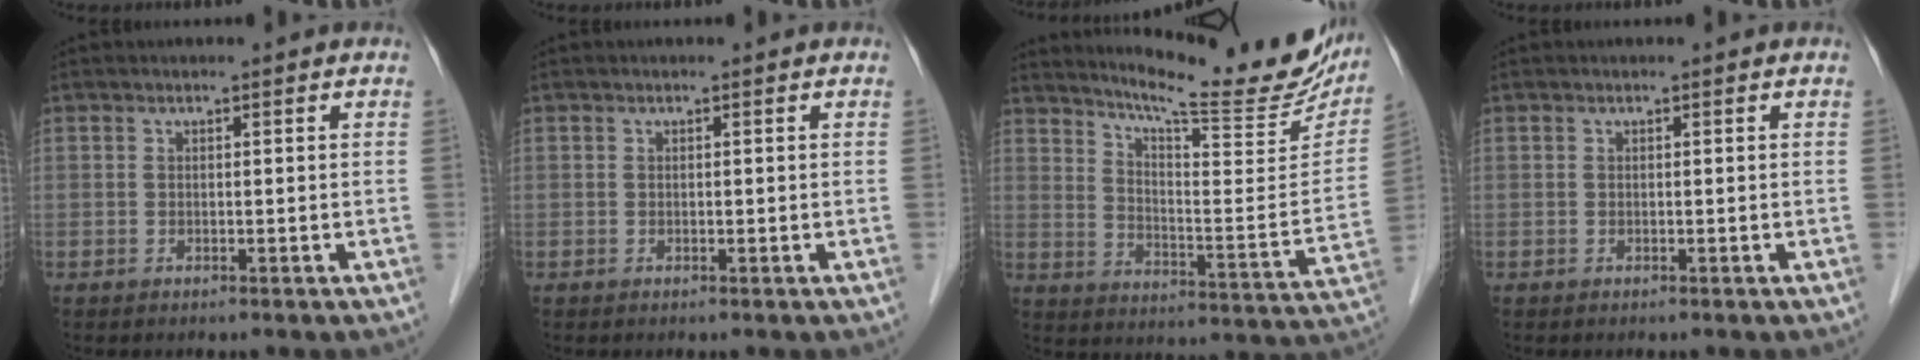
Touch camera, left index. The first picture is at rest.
{"total": 0.0}
{"total": 21.2, "force": [19.1, 1.6, 9.1], "torque": [-0.141, -0.069, 0.252]}
{"total": 0.0}